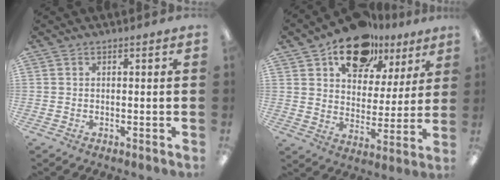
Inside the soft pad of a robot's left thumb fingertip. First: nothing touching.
{"total": 15.2, "force": [11.0, 8.7, 5.9], "torque": [-0.084, -0.067, 0.196]}